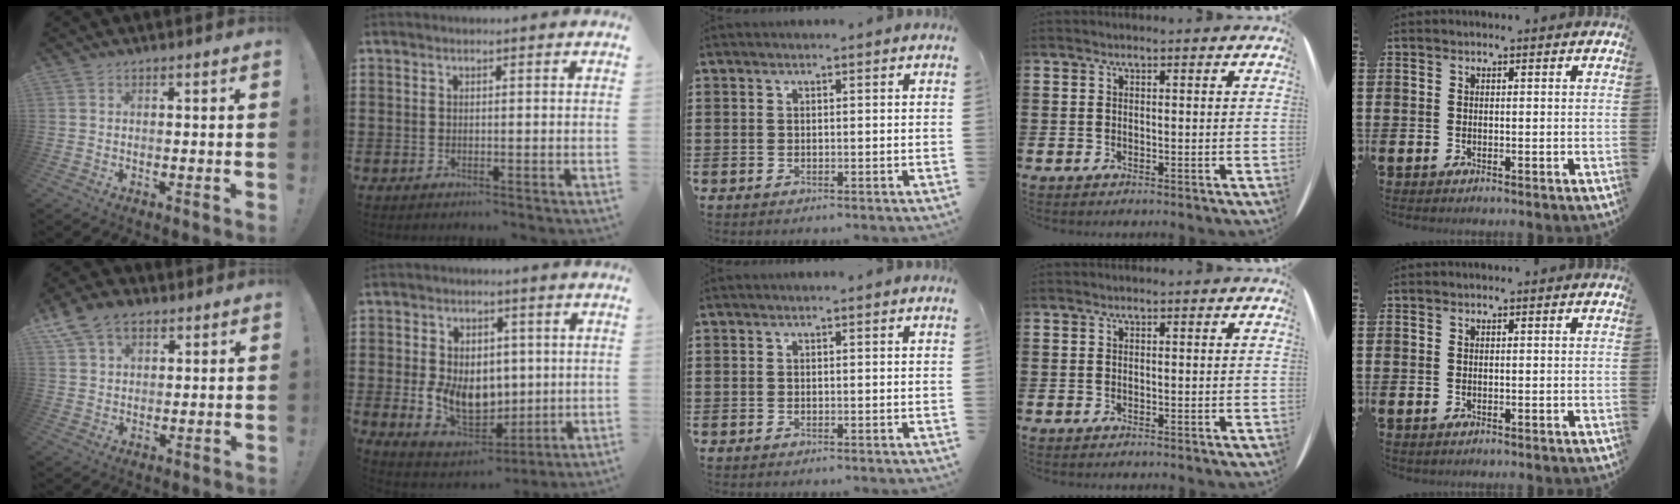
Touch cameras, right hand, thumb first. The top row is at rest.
{"thumb": {"total": 9.1, "force": [5.4, 5.9, 4.4], "torque": [-0.079, -0.016, 0.107]}, "index": {"total": 8.5, "force": [-0.2, 6.5, 5.4], "torque": [-0.098, 0.010, -0.002]}}